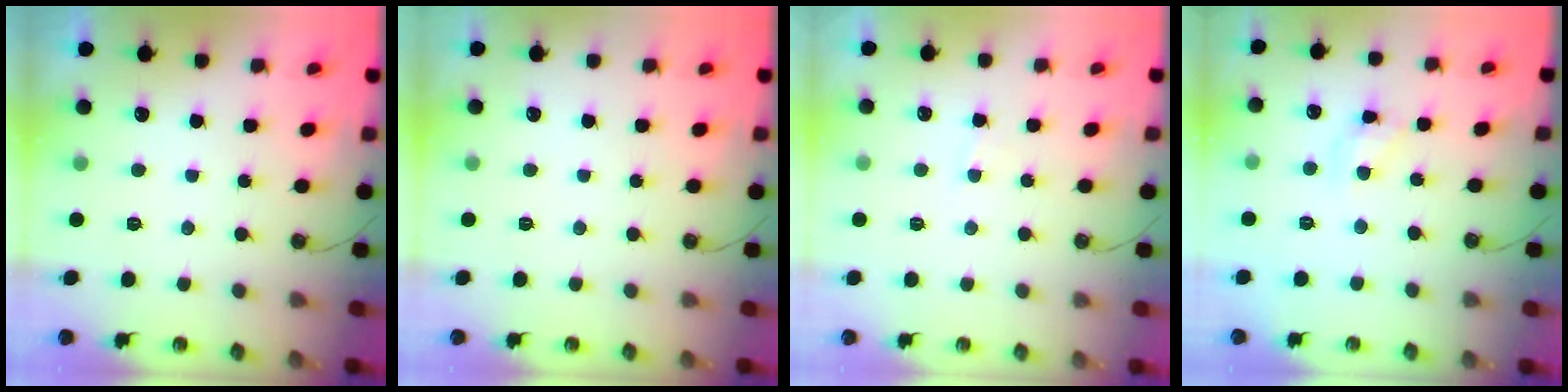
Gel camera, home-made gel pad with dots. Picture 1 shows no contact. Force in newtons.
{"total": 0.0}
{"total": 3.1, "press": 3.1, "slide": 0.4}
{"total": 7.3, "press": 7.3, "slide": 0.4}